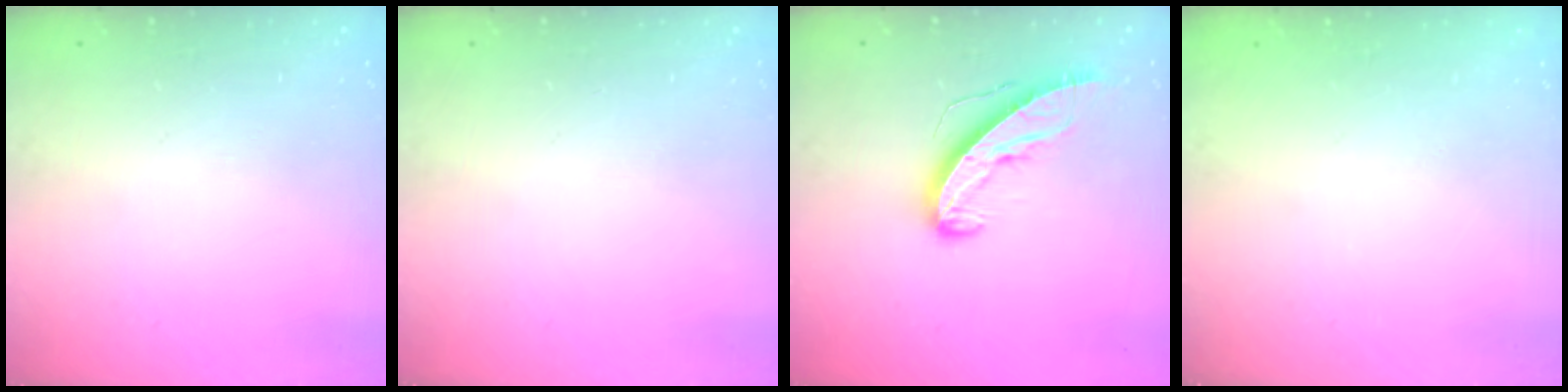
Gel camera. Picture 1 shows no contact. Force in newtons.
{"total": 0.0}
{"total": 9.4, "press": 9.4, "slide": 0.3}
{"total": 0.0}